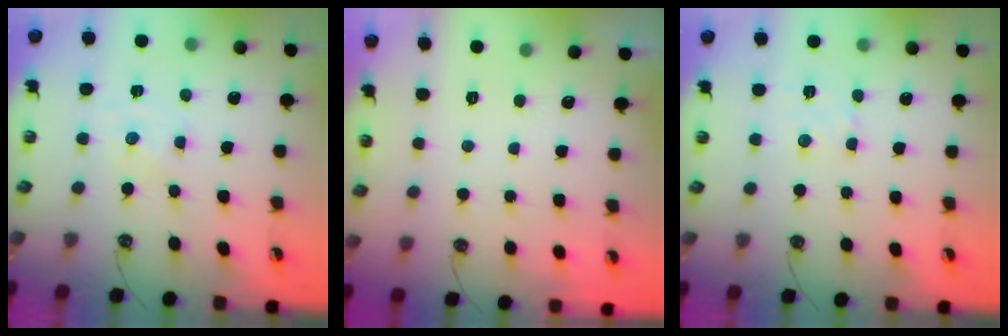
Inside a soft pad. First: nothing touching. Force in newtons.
{"total": 0.0}
{"total": 2.1, "press": 2.0, "slide": 0.6}